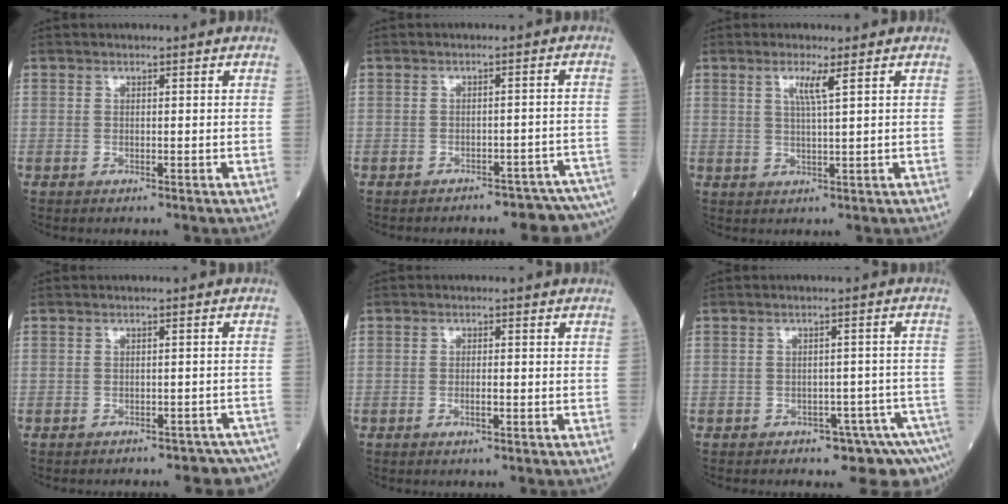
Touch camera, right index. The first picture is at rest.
{"total": 14.4, "force": [-13.6, 2.7, 4.0], "torque": [-0.015, 0.018, -0.144]}
{"total": 3.1, "force": [1.4, -0.4, 2.7], "torque": [-0.055, -0.002, 0.027]}
{"total": 12.1, "force": [-10.7, 4.6, 3.4], "torque": [-0.043, 0.001, -0.102]}
{"total": 1.6, "force": [-0.7, 0.3, 1.4], "torque": [-0.027, -0.001, -0.011]}
{"total": 7.2, "force": [-5.7, 2.6, 3.4], "torque": [-0.022, 0.018, -0.072]}